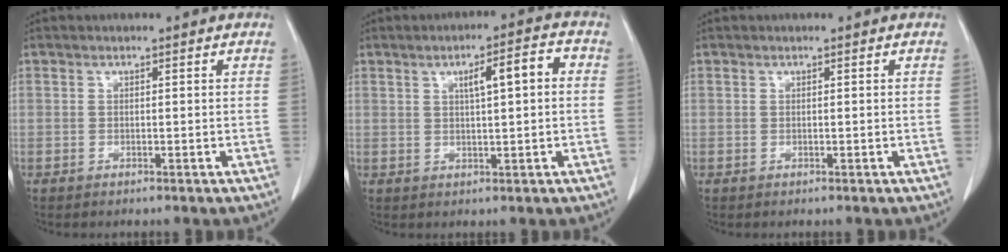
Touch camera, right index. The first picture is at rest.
{"total": 6.6, "force": [1.4, 1.5, 6.2], "torque": [-0.098, 0.018, 0.025]}
{"total": 0.0}